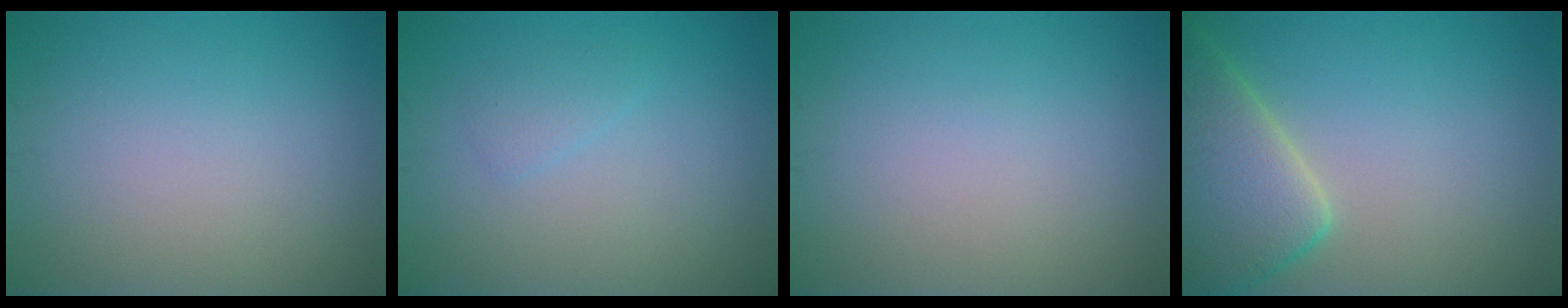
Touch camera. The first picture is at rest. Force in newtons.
{"total": 1.1, "press": 1.1, "slide": 0.1}
{"total": 0.0}
{"total": 7.4, "press": 7.4, "slide": 0.6}